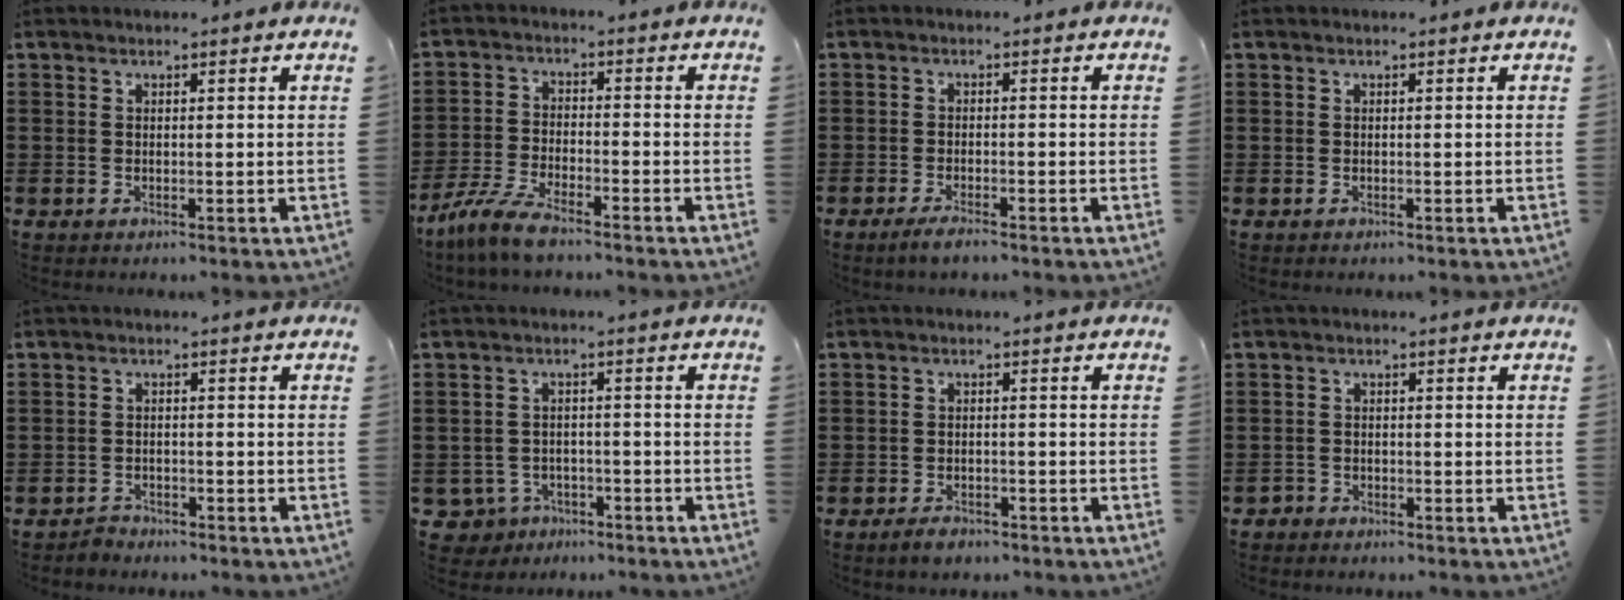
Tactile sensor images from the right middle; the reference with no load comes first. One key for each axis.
{"total": 5.8, "fx": -5.1, "fy": 0.6, "fz": 2.8, "tx": -0.073, "ty": -0.008, "tz": -0.101}
{"total": 2.1, "fx": -1.7, "fy": 0.2, "fz": 1.2, "tx": -0.028, "ty": -0.001, "tz": -0.032}
{"total": 0.0}
{"total": 1.9, "fx": -1.8, "fy": 0.5, "fz": -0.1, "tx": -0.004, "ty": 0.002, "tz": -0.039}
{"total": 3.5, "fx": -3.1, "fy": 1.6, "fz": 0.5, "tx": -0.040, "ty": -0.004, "tz": -0.070}
{"total": 2.1, "fx": -1.9, "fy": 0.7, "fz": 0.7, "tx": -0.015, "ty": 0.002, "tz": -0.037}
{"total": 1.9, "fx": -1.8, "fy": 0.5, "fz": -0.2, "tx": -0.003, "ty": -0.001, "tz": -0.041}